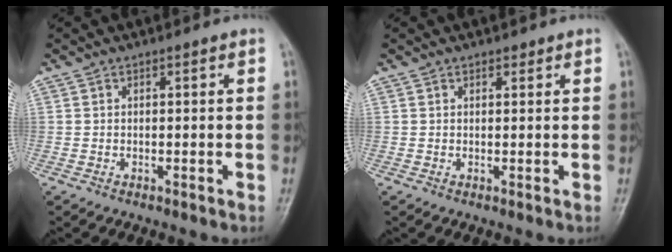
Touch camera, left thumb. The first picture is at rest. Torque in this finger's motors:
{"motor_torque": [-0.17, -0.04, -0.01, 0.08, -0.03]}